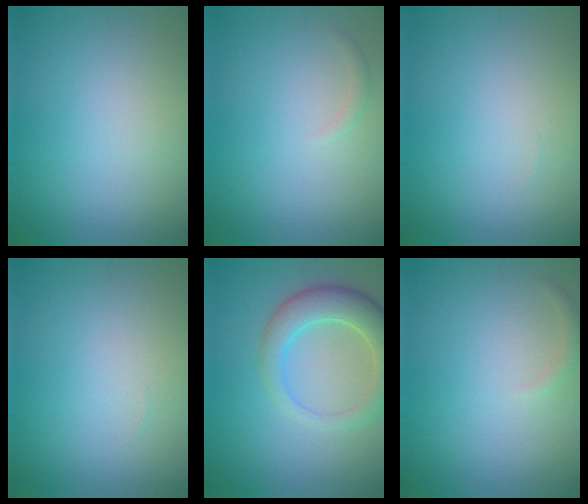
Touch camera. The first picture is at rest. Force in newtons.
{"total": 0.7, "press": 0.7, "slide": 0.0}
{"total": 0.0}
{"total": 0.0}
{"total": 5.2, "press": 5.1, "slide": 0.4}
{"total": 0.8, "press": 0.8, "slide": 0.0}